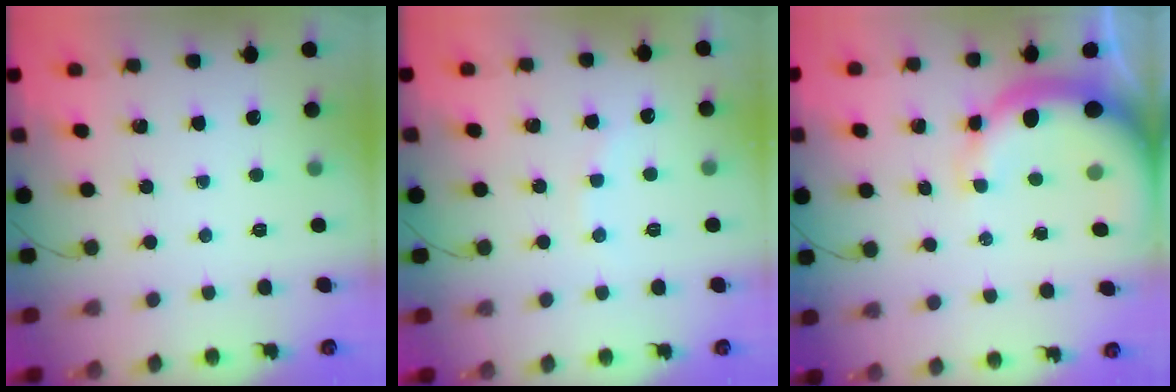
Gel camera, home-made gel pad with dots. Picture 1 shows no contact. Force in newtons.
{"total": 4.9, "press": 4.8, "slide": 1.0}
{"total": 10.5, "press": 10.2, "slide": 2.6}